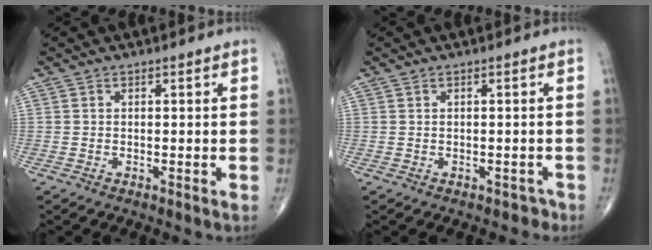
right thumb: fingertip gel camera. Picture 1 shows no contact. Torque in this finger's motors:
{"motor_torque": [-0.08, -0.30, -0.54, -0.21, 0.13]}